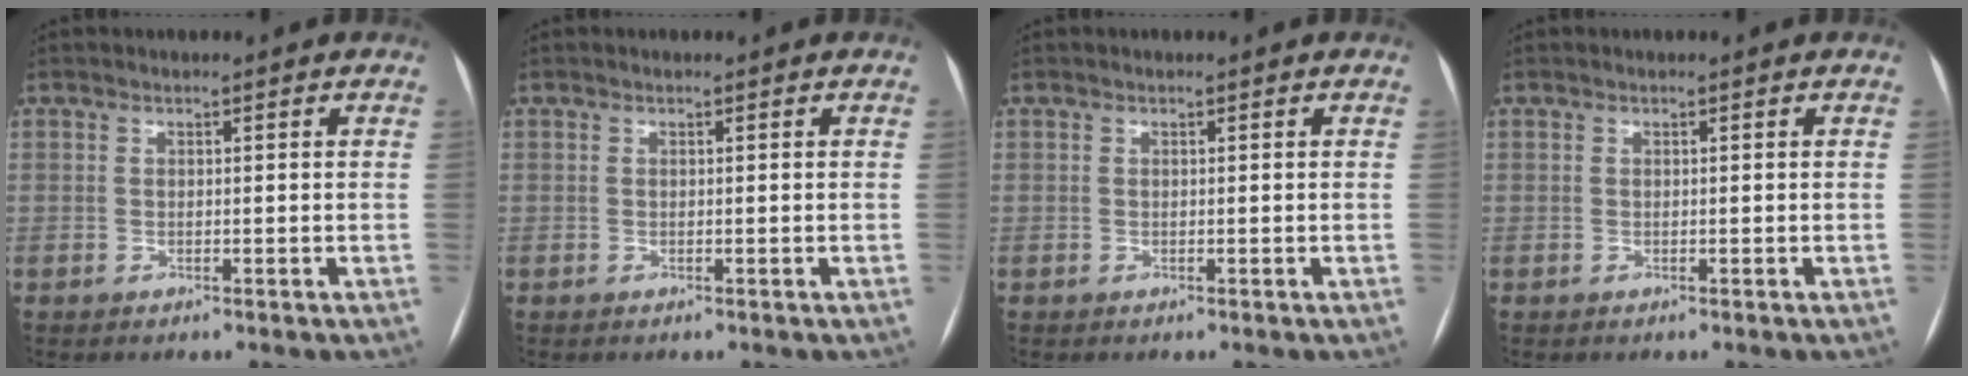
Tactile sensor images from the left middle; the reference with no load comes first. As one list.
[{"total": 0.0}, {"total": 0.0}, {"total": 0.0}]